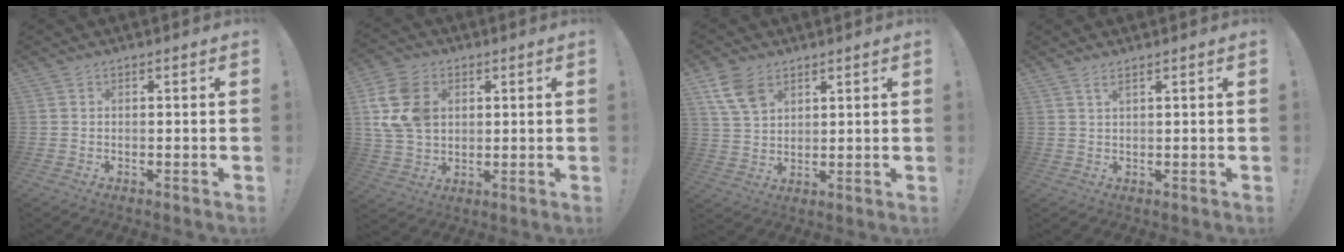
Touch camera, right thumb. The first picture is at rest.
{"total": 14.2, "force": [3.5, 10.6, 8.8], "torque": [-0.164, -0.010, 0.073]}
{"total": 8.4, "force": [4.9, 5.2, 4.5], "torque": [-0.078, -0.017, 0.099]}
{"total": 1.7, "force": [1.1, 0.0, 1.3], "torque": [-0.031, 0.001, 0.020]}